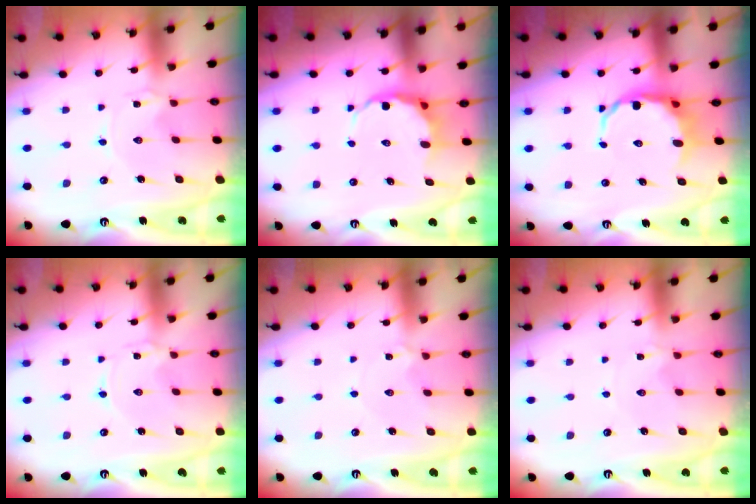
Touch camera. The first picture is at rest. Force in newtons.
{"total": 7.0, "press": 6.8, "slide": 1.7}
{"total": 9.5, "press": 9.2, "slide": 2.5}
{"total": 0.0}
{"total": 2.5, "press": 2.5, "slide": 0.4}
{"total": 0.0}